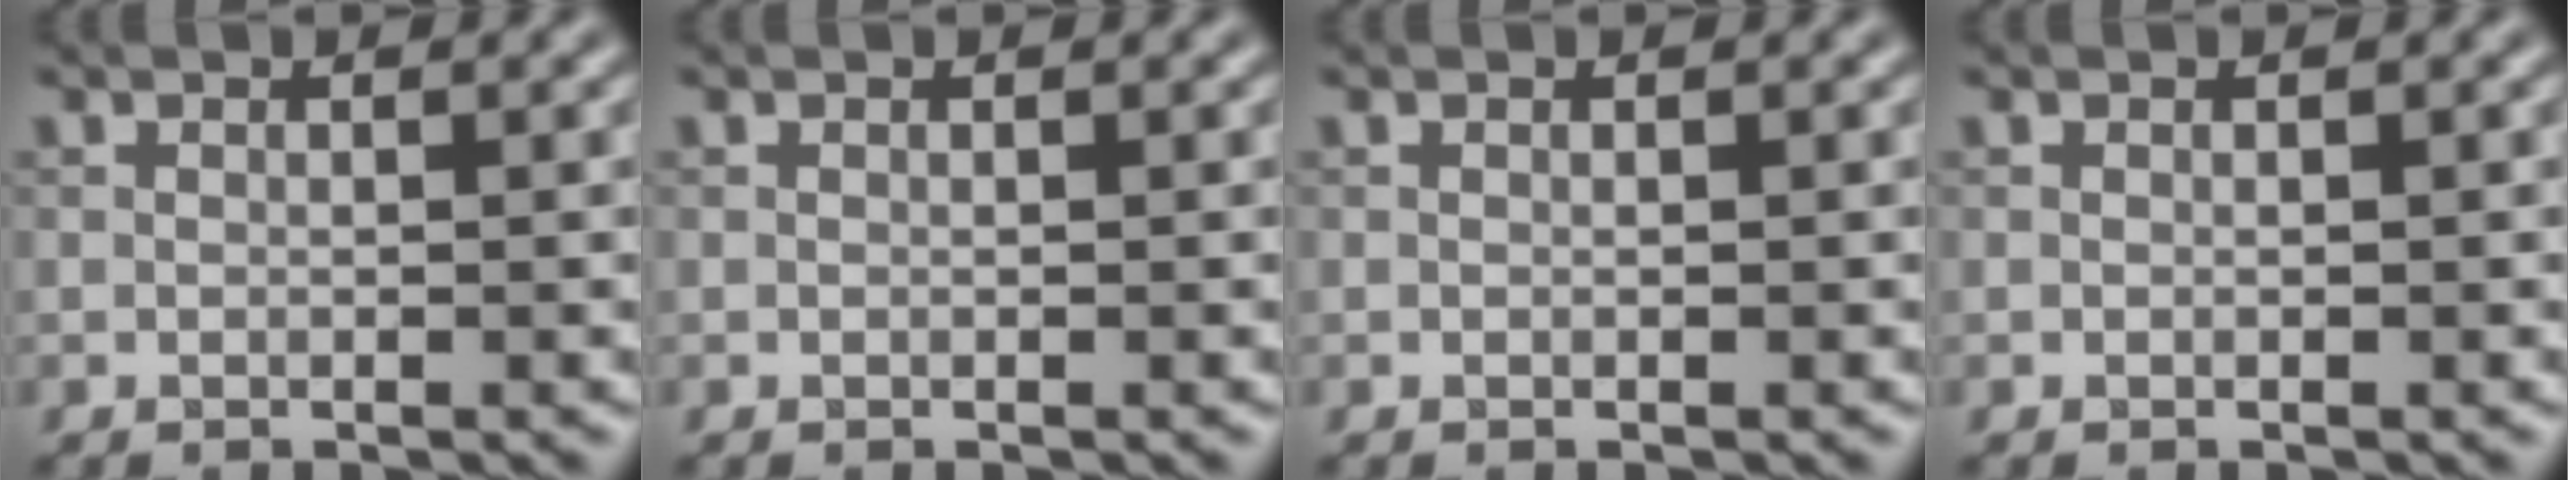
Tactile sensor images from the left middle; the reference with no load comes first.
{"total": 0.0}
{"total": 0.0}
{"total": 0.0}